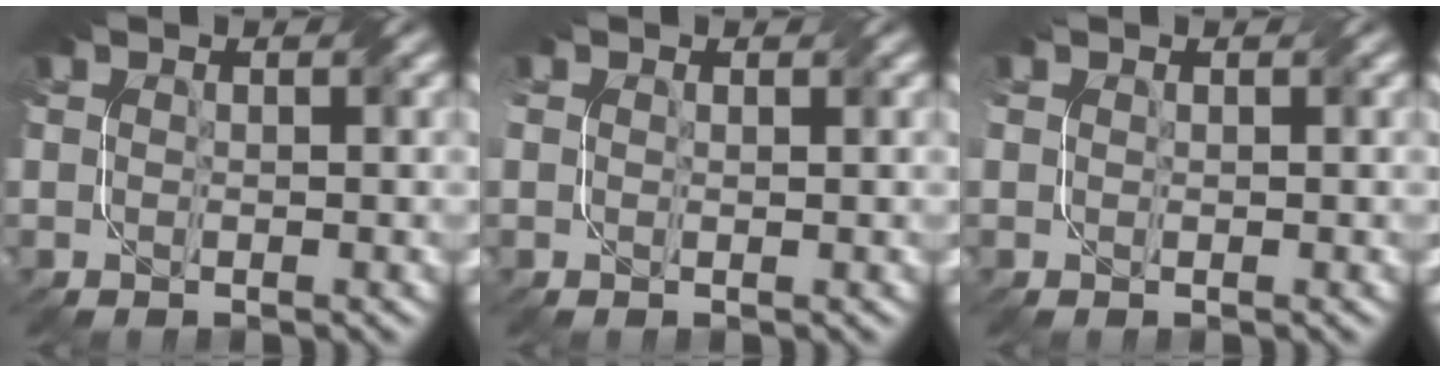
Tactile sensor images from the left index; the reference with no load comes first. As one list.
[{"total": 1.1, "force": [0.1, 0.9, 0.7], "torque": [-0.004, -0.005, 0.004]}, {"total": 0.6, "force": [0.2, 0.6, 0.2], "torque": [0.003, -0.004, 0.001]}]